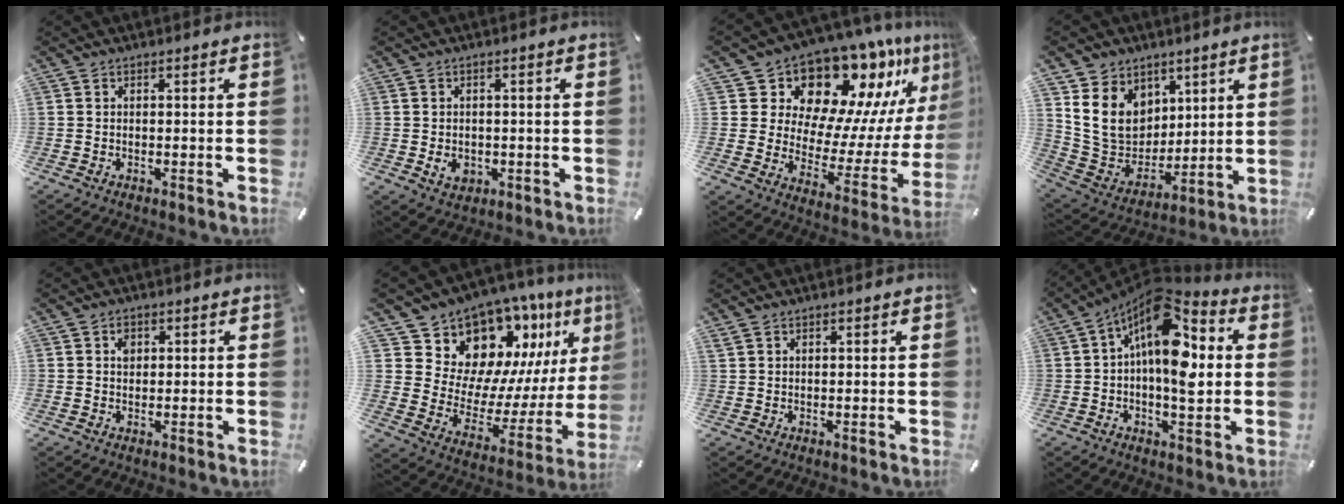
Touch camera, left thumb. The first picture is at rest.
{"total": 3.5, "force": [-0.7, 2.9, 1.8], "torque": [-0.029, -0.001, -0.013]}
{"total": 16.2, "force": [14.8, 6.1, 2.6], "torque": [-0.028, -0.156, 0.247]}
{"total": 15.2, "force": [5.0, 12.9, 6.4], "torque": [-0.140, -0.030, 0.105]}
{"total": 2.3, "force": [0.6, 2.0, 1.0], "torque": [-0.006, 0.001, 0.005]}
{"total": 15.2, "force": [12.3, 8.2, 3.2], "torque": [-0.049, -0.133, 0.223]}
{"total": 1.3, "force": [1.0, 0.8, 0.4], "torque": [-0.007, 0.000, 0.018]}
{"total": 16.0, "force": [3.6, 8.1, 13.3], "torque": [-0.235, -0.039, 0.058]}